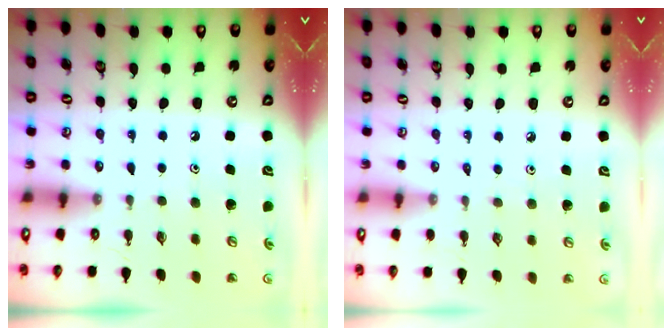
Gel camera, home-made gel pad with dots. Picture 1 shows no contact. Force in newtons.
{"total": 3.3, "press": 3.3, "slide": 0.6}